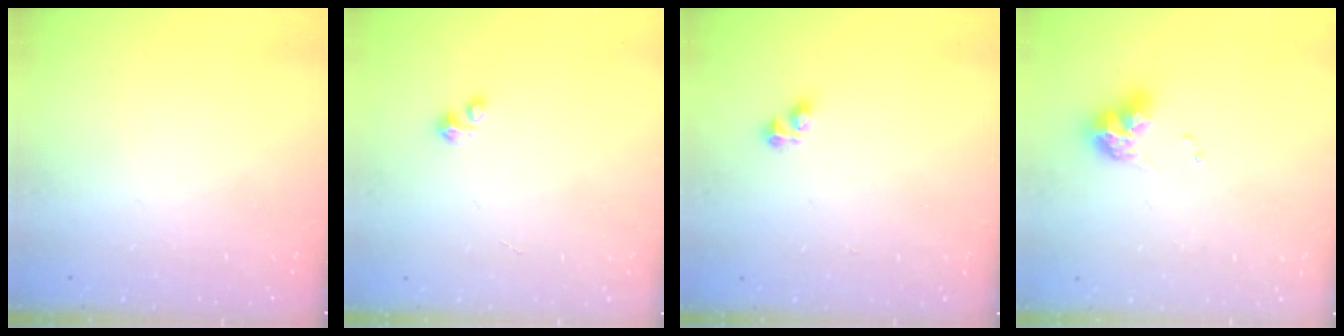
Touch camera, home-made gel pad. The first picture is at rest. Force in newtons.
{"total": 1.4, "press": 1.4, "slide": 0.2}
{"total": 2.7, "press": 2.6, "slide": 0.3}
{"total": 8.9, "press": 8.8, "slide": 0.9}